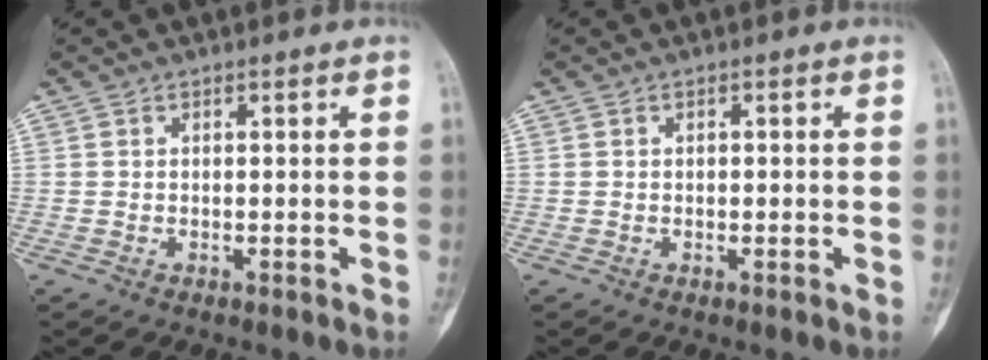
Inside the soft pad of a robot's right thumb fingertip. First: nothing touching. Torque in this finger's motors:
{"motor_torque": [-0.11, -0.59, -0.01, 0.40, -0.06]}